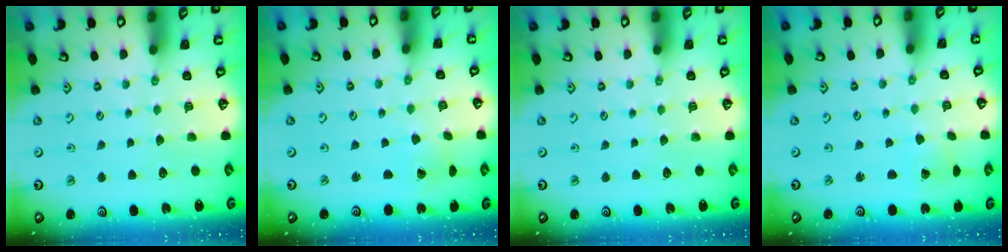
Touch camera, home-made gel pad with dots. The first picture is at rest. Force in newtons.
{"total": 1.5, "press": 1.5, "slide": 0.3}
{"total": 0.0}
{"total": 1.7, "press": 1.7, "slide": 0.3}